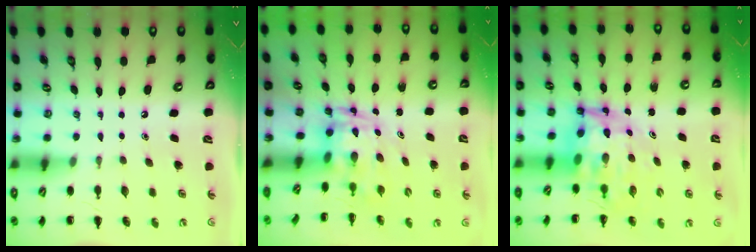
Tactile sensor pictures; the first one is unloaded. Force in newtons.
{"total": 3.6, "press": 3.5, "slide": 0.7}
{"total": 8.5, "press": 8.0, "slide": 2.9}